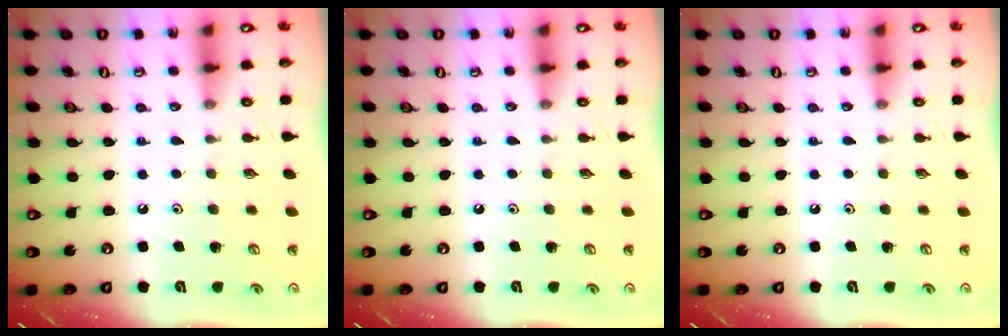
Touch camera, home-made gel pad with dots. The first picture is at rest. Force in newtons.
{"total": 0.0}
{"total": 0.0}